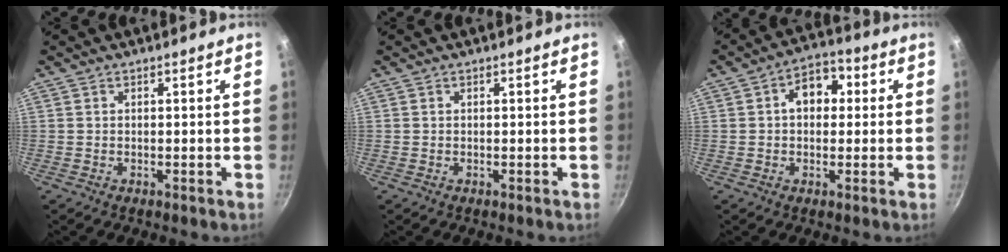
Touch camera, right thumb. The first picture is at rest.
{"total": 0.0}
{"total": 8.1, "force": [1.3, 5.8, 5.5], "torque": [-0.039, 0.019, 0.008]}